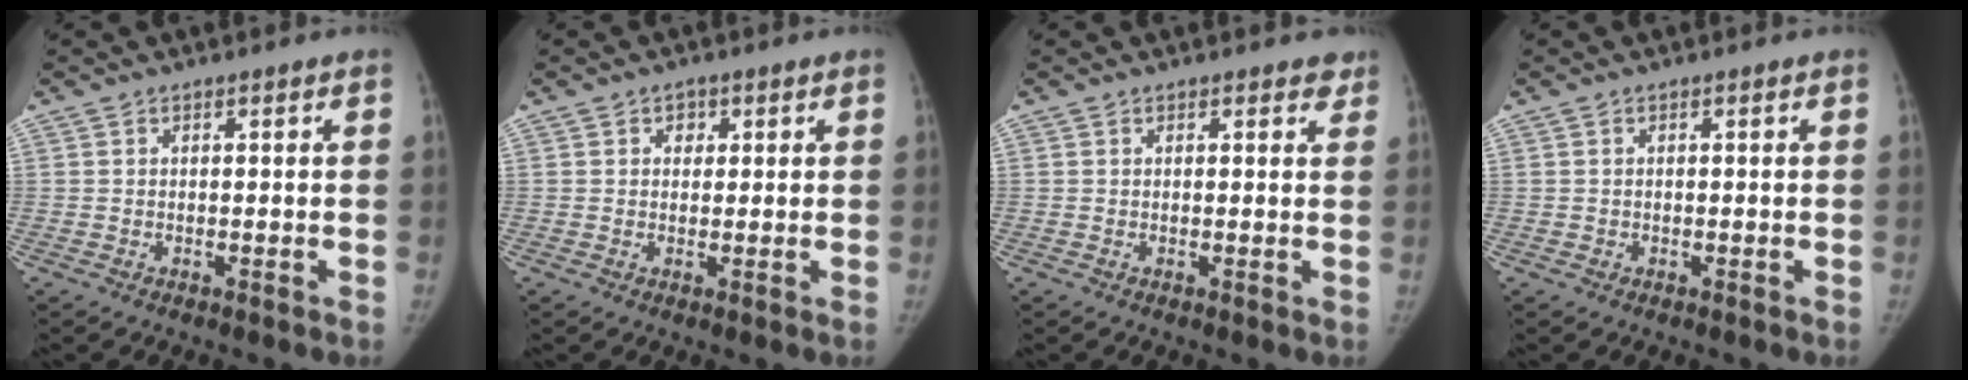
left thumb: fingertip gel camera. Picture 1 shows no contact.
{"total": 2.0, "force": [0.7, 1.7, 0.8], "torque": [0.004, 0.000, 0.006]}
{"total": 1.8, "force": [1.4, 1.0, 0.6], "torque": [0.014, -0.005, 0.007]}
{"total": 0.6, "force": [-0.2, 0.5, 0.0], "torque": [0.003, 0.004, -0.005]}